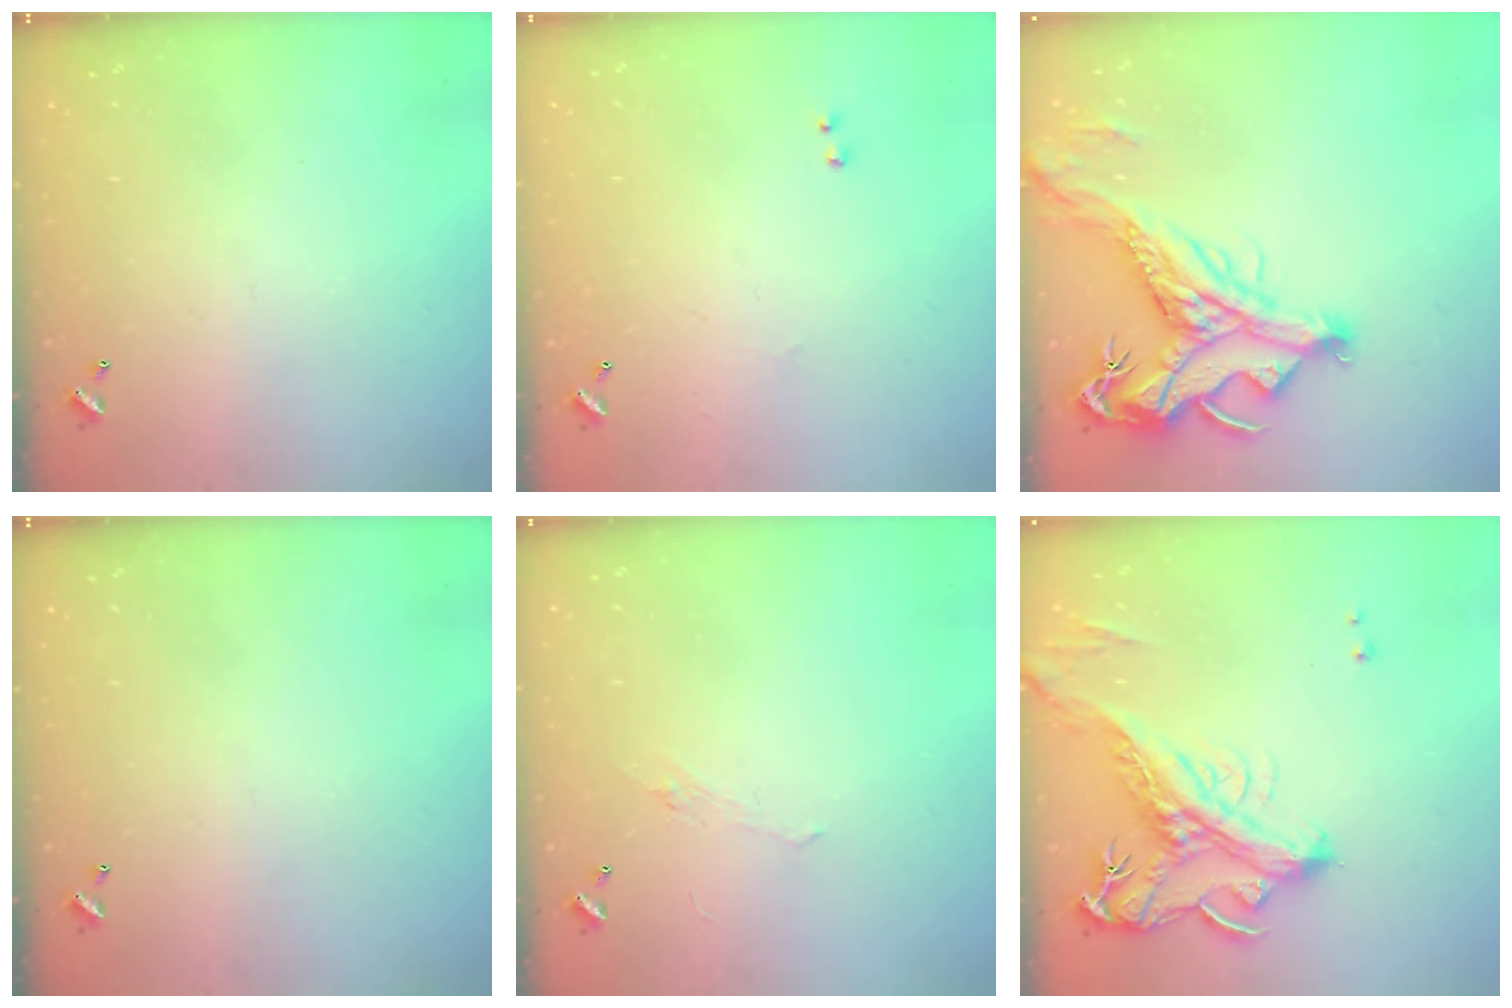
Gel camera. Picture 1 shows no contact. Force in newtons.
{"total": 2.3, "press": 2.2, "slide": 0.8}
{"total": 9.6, "press": 9.4, "slide": 2.0}
{"total": 0.0}
{"total": 0.9, "press": 0.5, "slide": 0.7}
{"total": 4.7, "press": 4.5, "slide": 1.3}